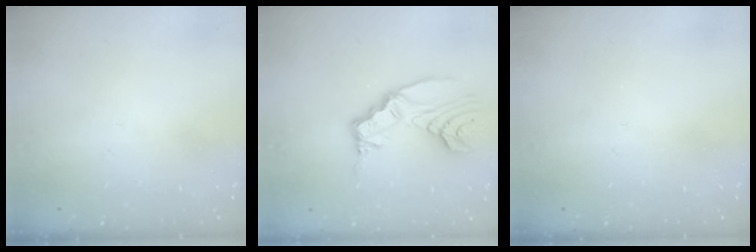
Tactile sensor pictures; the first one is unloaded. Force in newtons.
{"total": 11.1, "press": 11.0, "slide": 1.3}
{"total": 0.0}